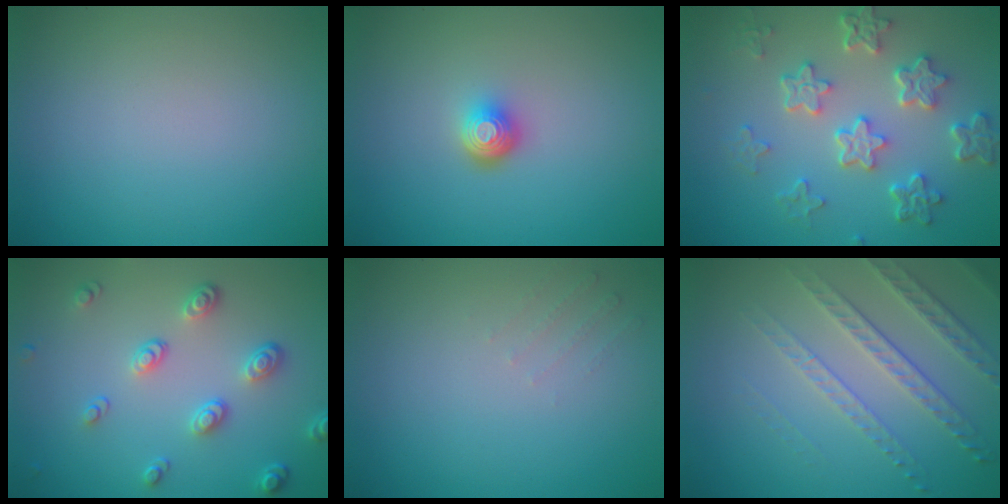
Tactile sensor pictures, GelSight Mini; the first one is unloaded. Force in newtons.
{"total": 2.2, "press": 1.4, "slide": 1.6}
{"total": 5.7, "press": 4.4, "slide": 3.7}
{"total": 3.7, "press": 2.8, "slide": 2.3}
{"total": 0.8, "press": 0.8, "slide": 0.2}
{"total": 3.5, "press": 3.1, "slide": 1.6}